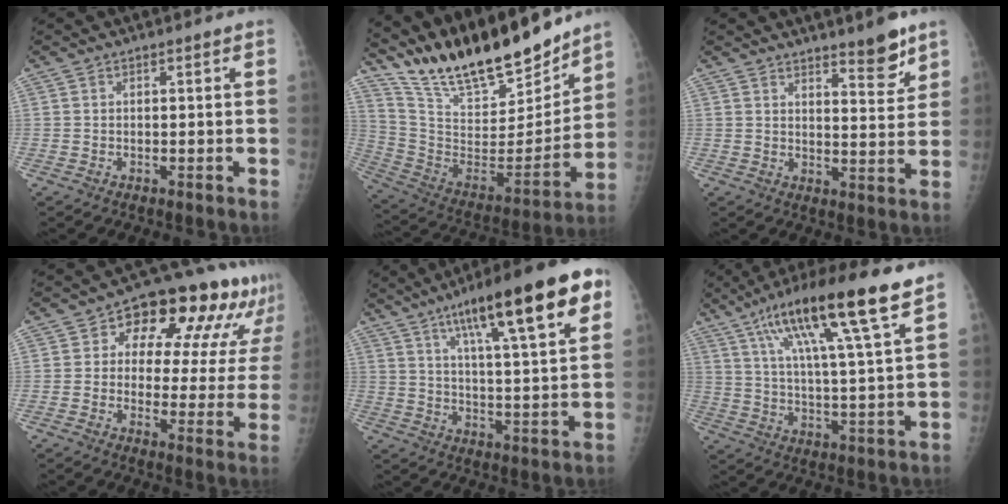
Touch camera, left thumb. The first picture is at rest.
{"total": 24.7, "force": [21.1, 6.5, 10.9], "torque": [-0.156, -0.101, 0.366]}
{"total": 6.3, "force": [4.8, 1.4, 3.8], "torque": [-0.037, -0.041, 0.070]}
{"total": 18.7, "force": [9.2, 9.9, 12.8], "torque": [-0.119, -0.003, 0.118]}
{"total": 22.7, "force": [11.7, 4.5, 18.9], "torque": [-0.270, -0.015, 0.177]}
{"total": 19.3, "force": [11.1, 2.4, 15.6], "torque": [-0.260, -0.025, 0.188]}